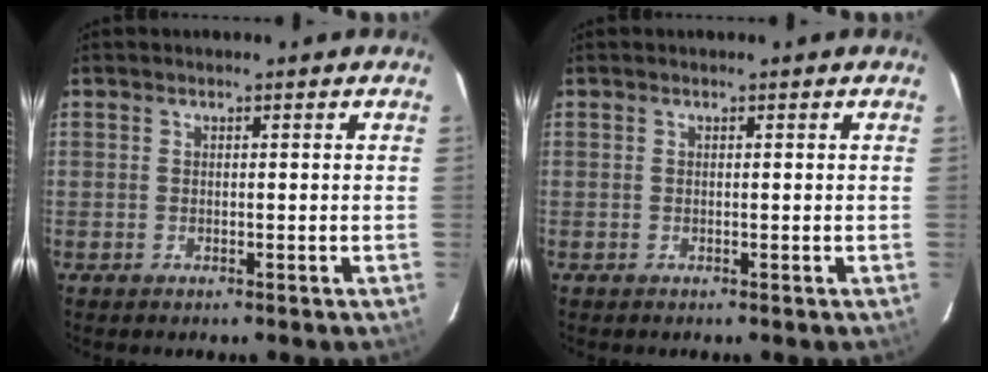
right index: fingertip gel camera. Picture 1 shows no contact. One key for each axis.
{"total": 0.0}